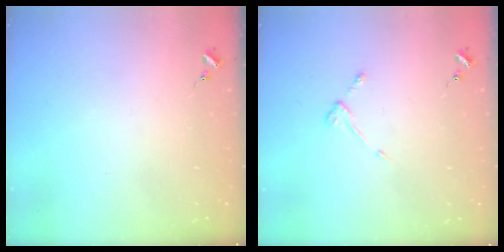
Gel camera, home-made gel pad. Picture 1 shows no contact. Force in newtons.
{"total": 3.5, "press": 3.4, "slide": 0.5}